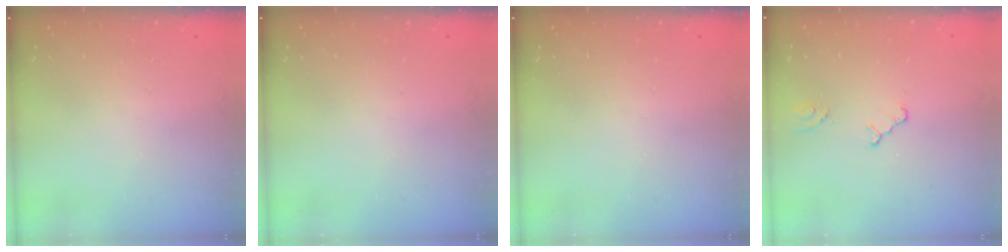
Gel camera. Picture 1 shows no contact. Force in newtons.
{"total": 0.0}
{"total": 0.0}
{"total": 2.0, "press": 2.0, "slide": 0.4}